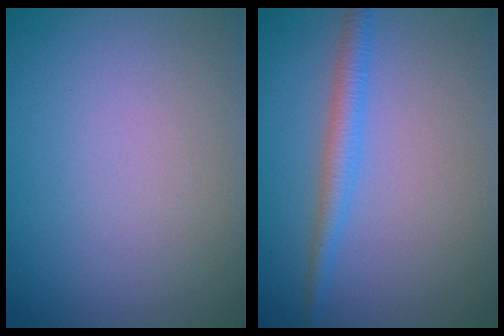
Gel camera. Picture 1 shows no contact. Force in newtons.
{"total": 2.1, "press": 2.1, "slide": 0.1}